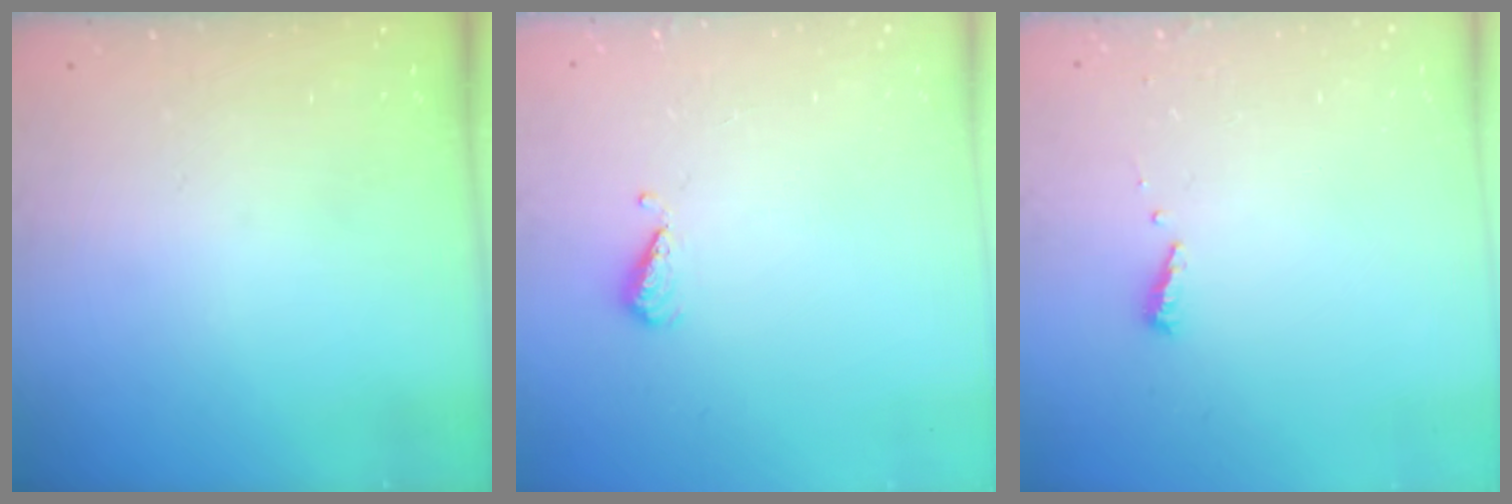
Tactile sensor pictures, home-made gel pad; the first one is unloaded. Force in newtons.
{"total": 4.8, "press": 4.7, "slide": 0.9}
{"total": 5.3, "press": 5.3, "slide": 0.5}